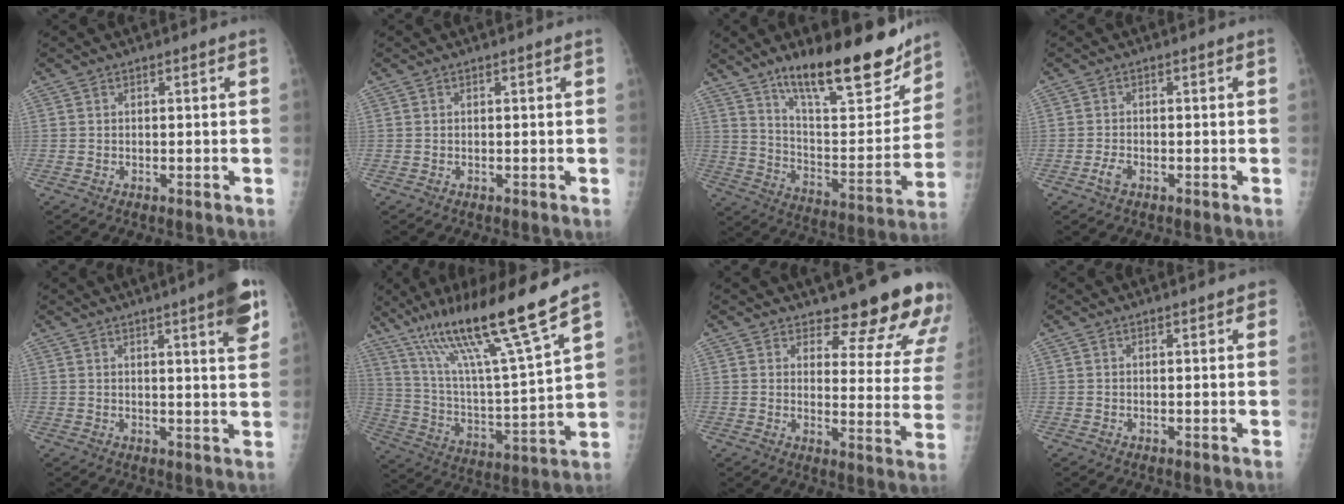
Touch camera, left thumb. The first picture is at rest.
{"total": 0.0}
{"total": 23.7, "force": [16.8, 6.9, 15.2], "torque": [-0.189, -0.091, 0.270]}
{"total": 1.8, "force": [-1.0, 0.9, 1.2], "torque": [-0.031, 0.005, -0.020]}
{"total": 8.6, "force": [4.5, 0.7, 7.2], "torque": [-0.087, -0.018, 0.055]}
{"total": 21.1, "force": [14.8, 0.4, 15.0], "torque": [-0.240, -0.065, 0.267]}
{"total": 15.4, "force": [13.0, 4.7, 6.7], "torque": [-0.030, -0.104, 0.145]}
{"total": 1.9, "force": [1.2, 0.5, 1.4], "torque": [-0.014, 0.001, 0.012]}